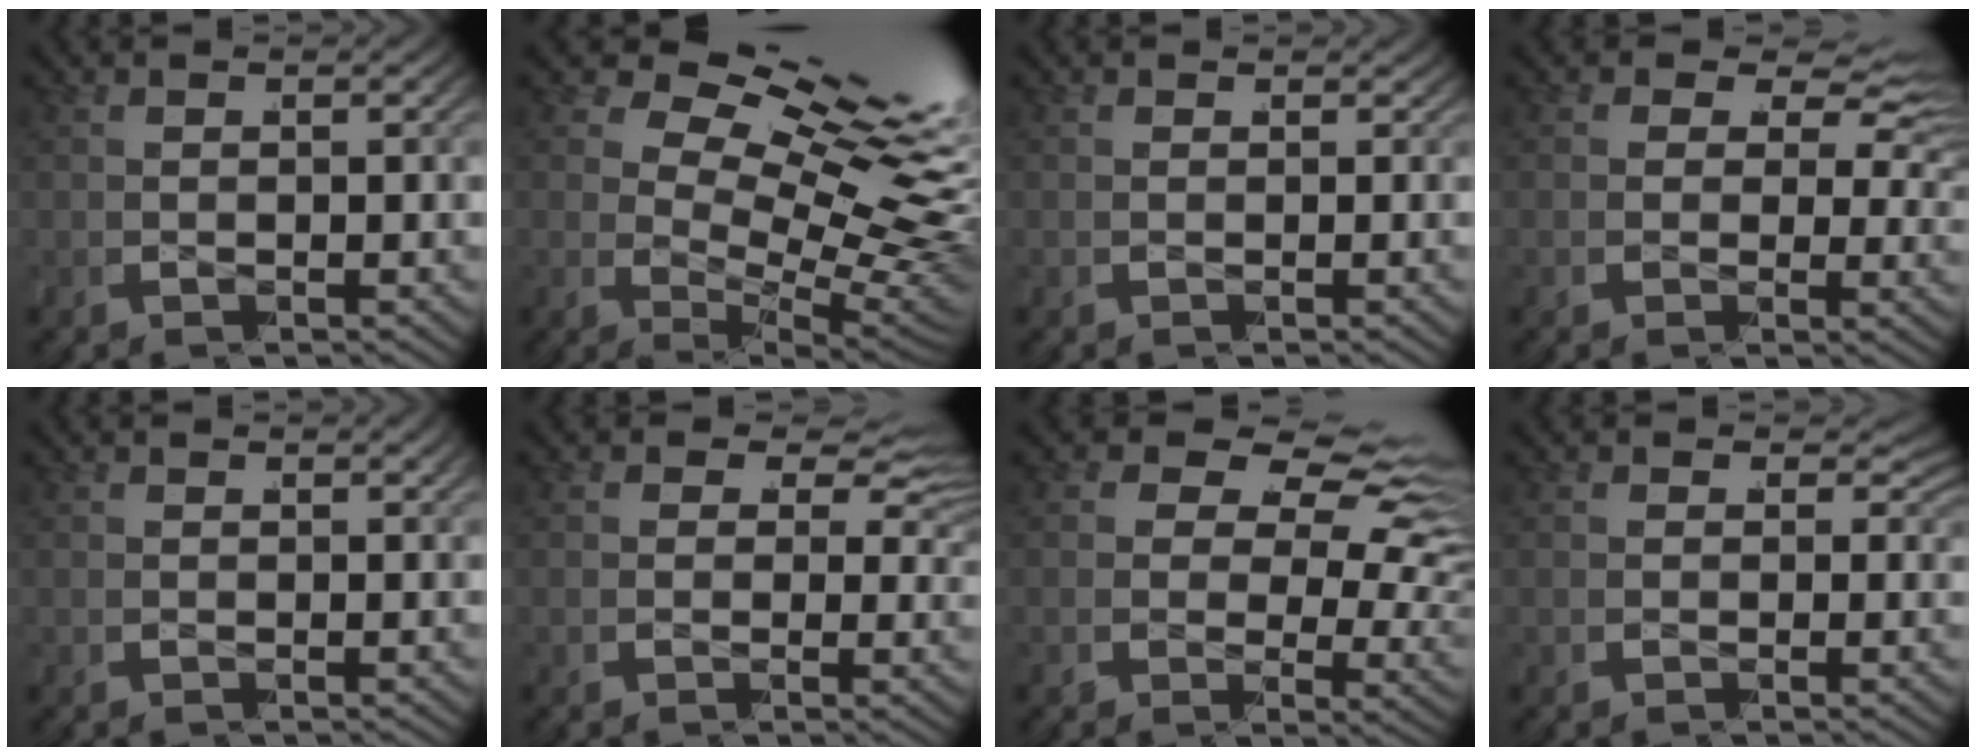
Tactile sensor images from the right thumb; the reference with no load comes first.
{"total": 14.4, "force": [1.1, 8.7, 11.4], "torque": [-0.189, -0.032, 0.028]}
{"total": 0.8, "force": [0.7, 0.5, 0.1], "torque": [-0.004, -0.003, 0.010]}
{"total": 5.7, "force": [1.4, 3.5, 4.3], "torque": [-0.056, 0.001, 0.017]}
{"total": 0.6, "force": [0.5, -0.3, -0.1], "torque": [0.005, 0.003, 0.007]}
{"total": 4.1, "force": [0.9, 2.5, 3.1], "torque": [-0.044, -0.005, 0.013]}
{"total": 10.0, "force": [1.7, 6.4, 7.6], "torque": [-0.118, -0.011, 0.025]}
{"total": 2.2, "force": [0.5, 1.4, 1.6], "torque": [-0.023, -0.007, 0.008]}